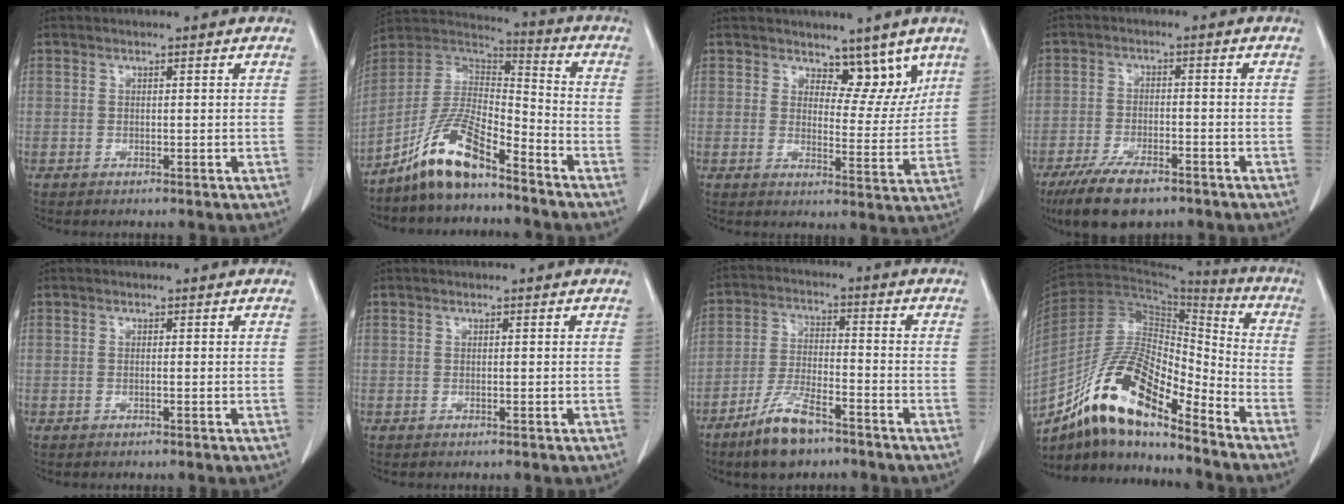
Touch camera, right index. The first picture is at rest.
{"total": 12.2, "force": [-8.8, 2.7, 8.1], "torque": [-0.172, 0.015, -0.167]}
{"total": 6.0, "force": [4.4, 3.0, 2.9], "torque": [-0.015, -0.011, 0.065]}
{"total": 9.1, "force": [-6.5, 3.1, 5.5], "torque": [-0.100, -0.013, -0.112]}
{"total": 0.0}
{"total": 0.0}
{"total": 9.1, "force": [-6.5, 2.4, 5.9], "torque": [-0.124, -0.013, -0.121]}
{"total": 16.6, "force": [-11.4, 4.0, 11.4], "torque": [-0.211, 0.015, -0.203]}